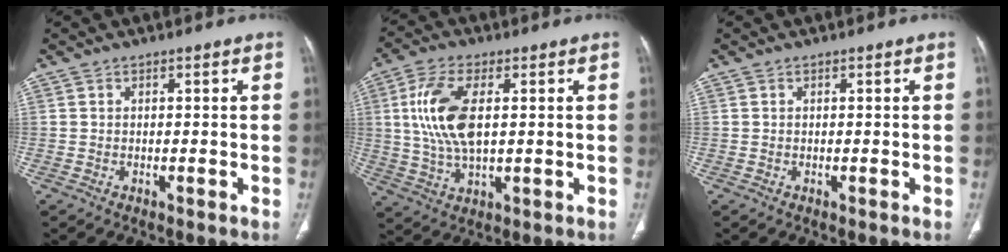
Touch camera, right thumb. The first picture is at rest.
{"total": 12.2, "force": [2.0, 5.8, 10.6], "torque": [-0.225, -0.001, 0.042]}
{"total": 0.0}